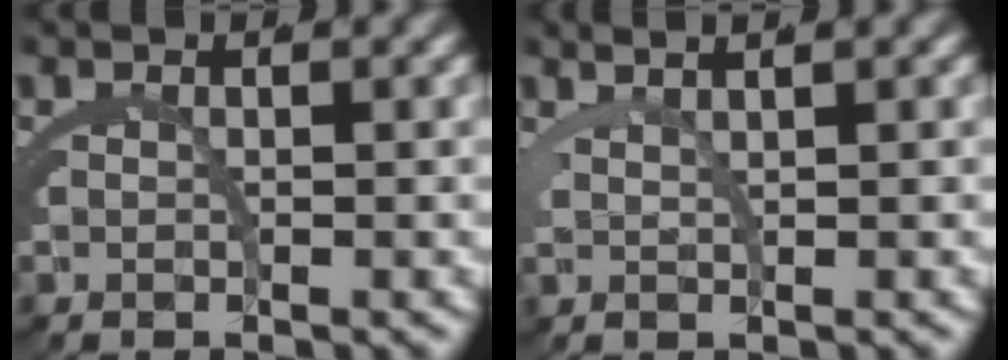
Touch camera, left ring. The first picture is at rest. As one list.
[{"total": 3.1, "force": [2.5, 0.7, 1.8], "torque": [-0.016, 0.025, 0.036]}]